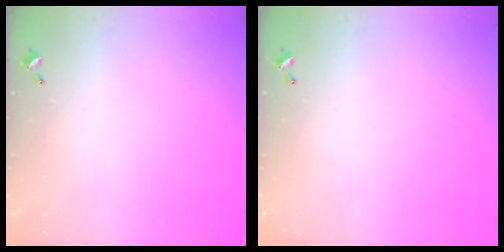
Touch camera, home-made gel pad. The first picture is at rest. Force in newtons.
{"total": 0.0}